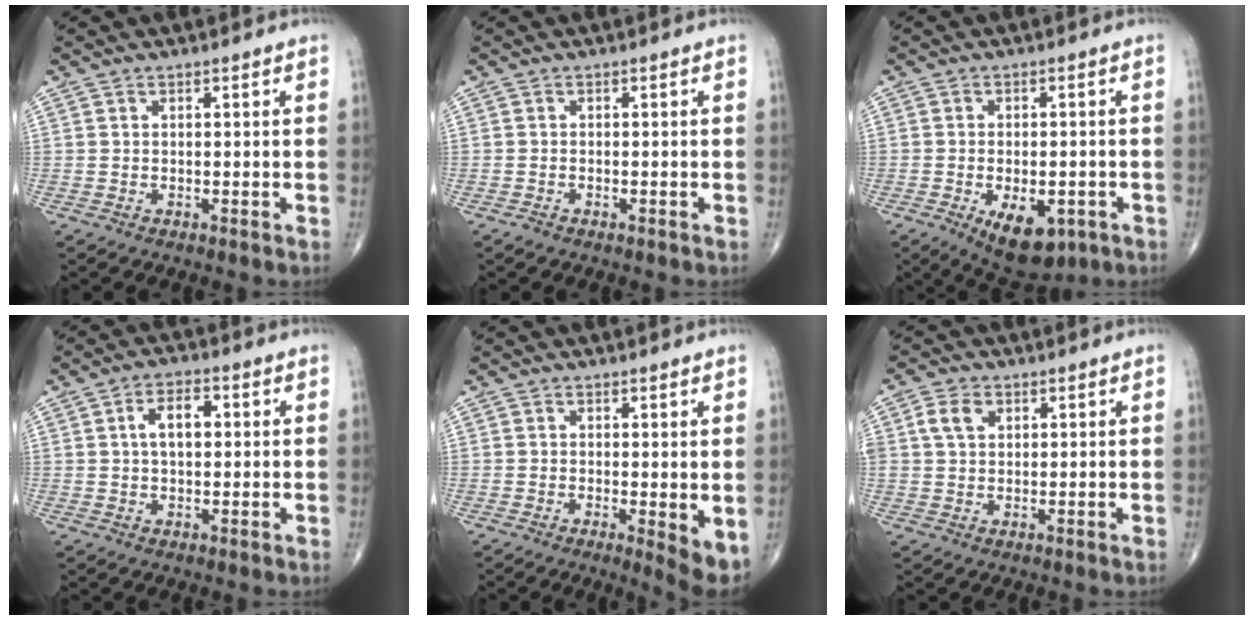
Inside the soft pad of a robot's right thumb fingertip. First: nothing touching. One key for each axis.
{"total": 0.8, "fx": -0.6, "fy": 0.3, "fz": 0.4, "tx": -0.013, "ty": 0.000, "tz": -0.013}
{"total": 10.3, "fx": -4.1, "fy": 5.4, "fz": 7.7, "tx": -0.102, "ty": 0.004, "tz": -0.048}
{"total": 6.0, "fx": 1.0, "fy": 3.3, "fz": 4.9, "tx": -0.075, "ty": 0.013, "tz": 0.011}
{"total": 4.9, "fx": -0.5, "fy": 1.3, "fz": 4.7, "tx": -0.069, "ty": -0.015, "tz": -0.010}
{"total": 3.9, "fx": 1.2, "fy": 2.7, "fz": 2.5, "tx": -0.050, "ty": 0.006, "tz": 0.025}